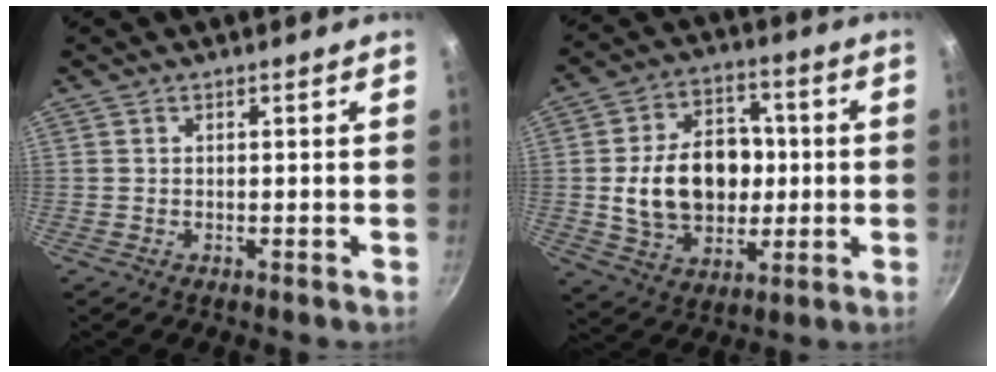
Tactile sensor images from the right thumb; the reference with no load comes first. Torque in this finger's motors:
{"motor_torque": [-0.16, 2.54, 1.55, -0.03, 0.17]}